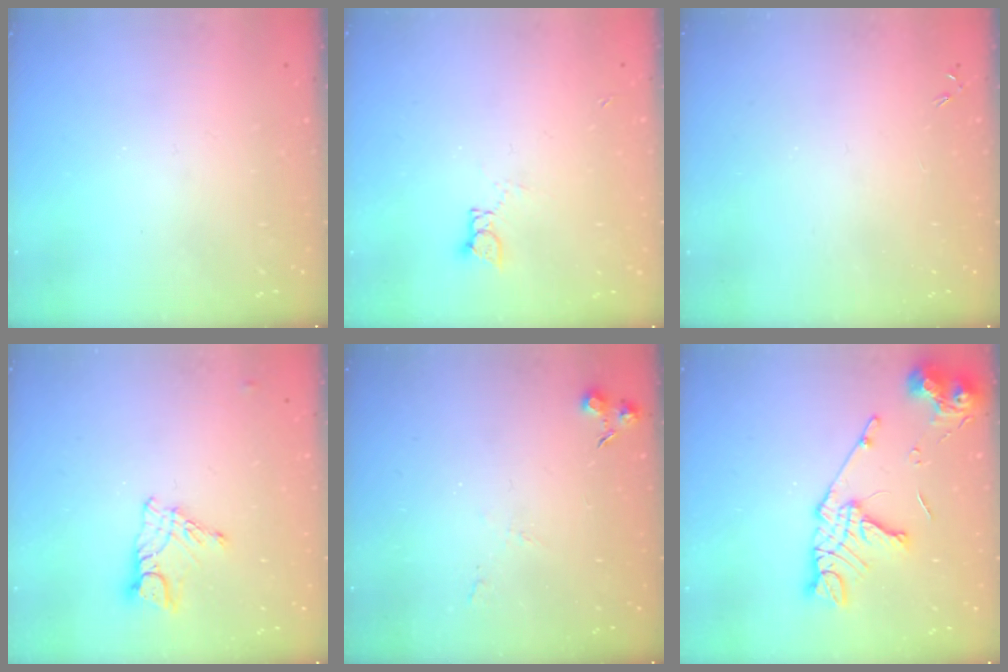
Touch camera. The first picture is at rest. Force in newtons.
{"total": 3.5, "press": 3.5, "slide": 0.3}
{"total": 0.0}
{"total": 9.6, "press": 9.6, "slide": 0.7}
{"total": 4.5, "press": 4.4, "slide": 0.8}
{"total": 16.1, "press": 16.1, "slide": 1.6}